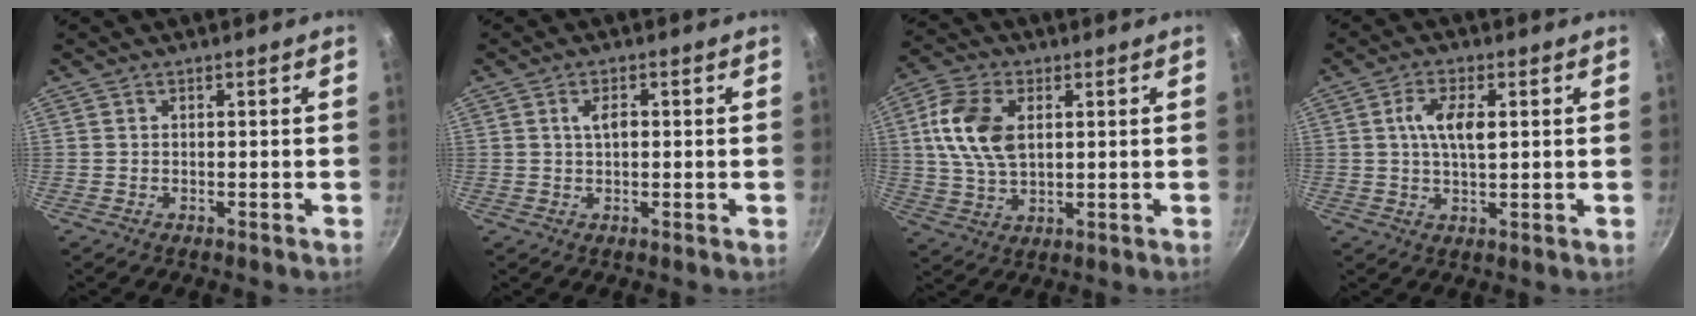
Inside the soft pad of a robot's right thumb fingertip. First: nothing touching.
{"total": 2.7, "force": [0.4, 1.4, 2.3], "torque": [-0.036, 0.006, 0.004]}
{"total": 11.7, "force": [2.5, 7.2, 8.9], "torque": [-0.162, 0.003, 0.044]}
{"total": 6.5, "force": [1.3, 2.8, 5.7], "torque": [-0.103, 0.003, 0.020]}